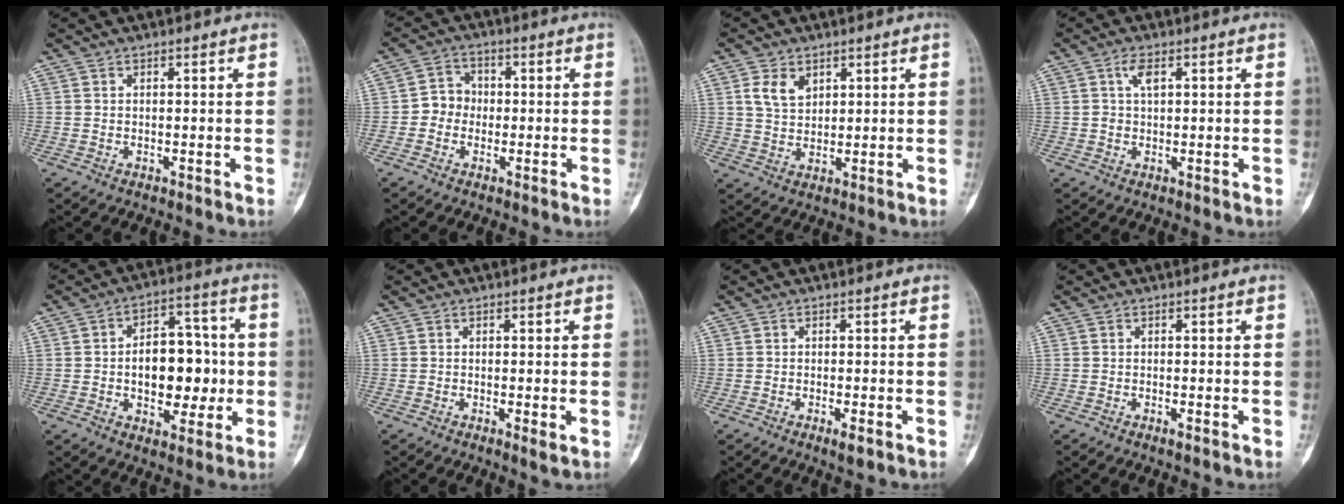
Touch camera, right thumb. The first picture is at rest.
{"total": 4.6, "force": [-0.9, 4.2, 1.7], "torque": [-0.004, 0.016, -0.028]}
{"total": 5.7, "force": [2.5, 4.0, 3.2], "torque": [-0.042, -0.012, 0.051]}
{"total": 2.7, "force": [1.1, 1.4, 2.0], "torque": [-0.031, 0.003, 0.021]}
{"total": 14.7, "force": [-1.0, 9.2, 11.4], "torque": [-0.126, 0.029, -0.008]}
{"total": 1.6, "force": [-0.3, 0.3, 1.5], "torque": [-0.027, -0.006, -0.007]}
{"total": 2.1, "force": [-1.0, 0.5, 1.8], "torque": [-0.027, -0.002, -0.015]}
{"total": 0.7, "force": [-0.3, 0.2, 0.6], "torque": [-0.010, -0.001, -0.006]}